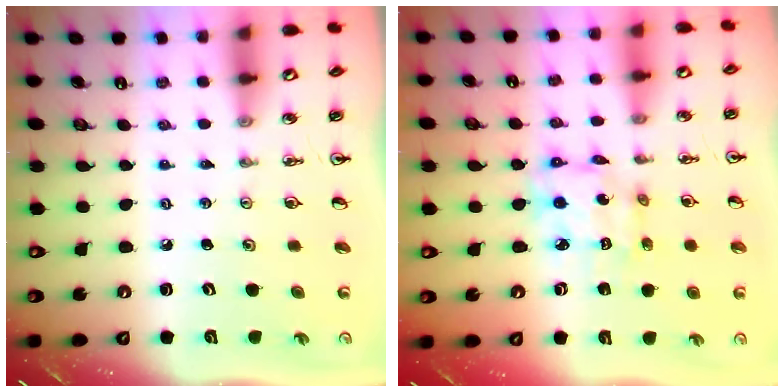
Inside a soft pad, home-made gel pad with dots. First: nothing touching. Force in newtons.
{"total": 10.0, "press": 10.0, "slide": 0.7}